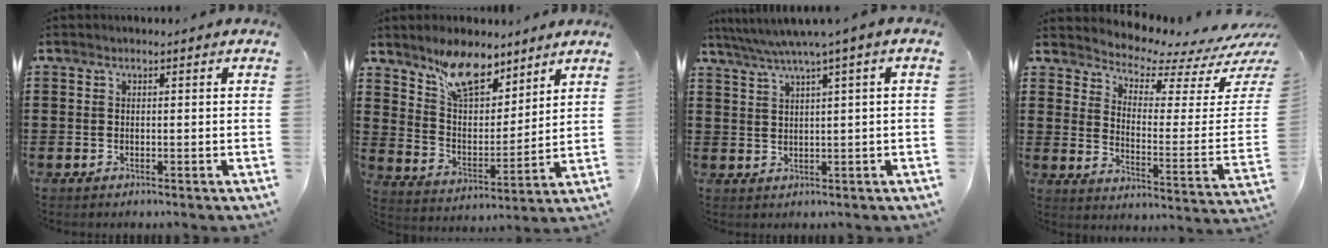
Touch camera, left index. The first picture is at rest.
{"total": 9.7, "force": [7.8, 3.5, 4.5], "torque": [-0.107, -0.025, 0.144]}
{"total": 3.7, "force": [1.8, -0.5, 3.2], "torque": [-0.066, -0.008, 0.028]}
{"total": 3.7, "force": [3.5, 0.5, 1.1], "torque": [-0.039, -0.047, 0.052]}